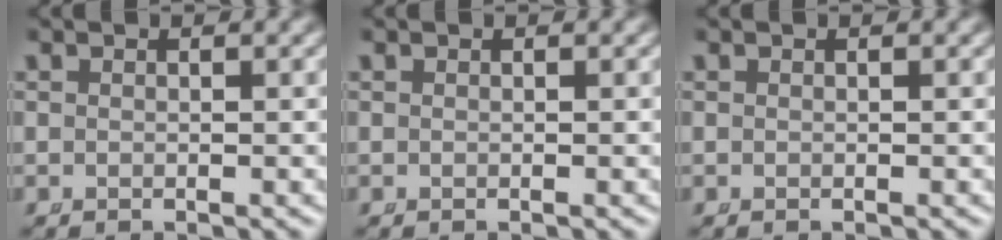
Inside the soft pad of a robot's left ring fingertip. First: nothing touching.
{"total": 0.0}
{"total": 0.0}